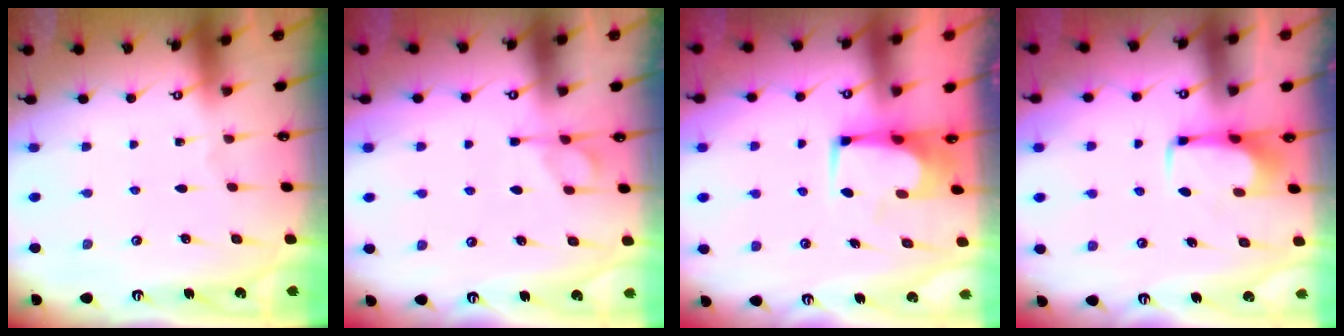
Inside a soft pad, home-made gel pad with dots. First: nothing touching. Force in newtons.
{"total": 1.1, "press": 0.0, "slide": 1.0}
{"total": 1.0, "press": 0.9, "slide": 0.2}
{"total": 1.6, "press": 1.5, "slide": 0.4}